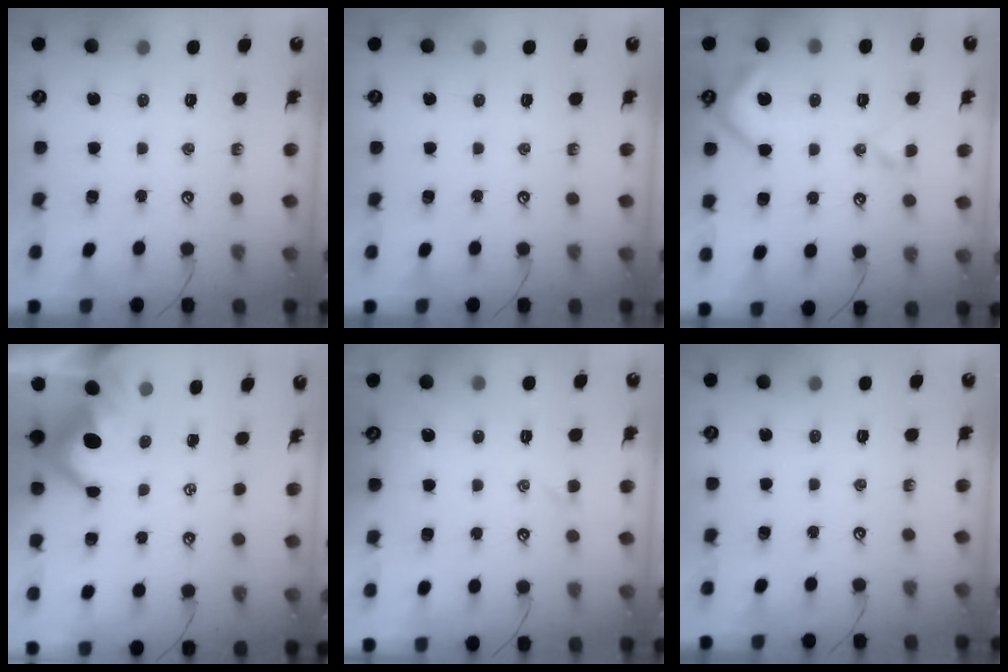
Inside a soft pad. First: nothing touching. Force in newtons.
{"total": 0.0}
{"total": 7.7, "press": 7.6, "slide": 1.2}
{"total": 4.3, "press": 4.1, "slide": 1.2}
{"total": 1.2, "press": 1.0, "slide": 0.6}
{"total": 0.0}